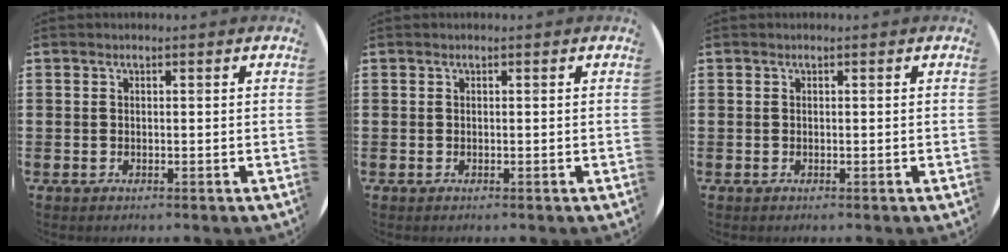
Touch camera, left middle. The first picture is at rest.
{"total": 0.0}
{"total": 0.0}